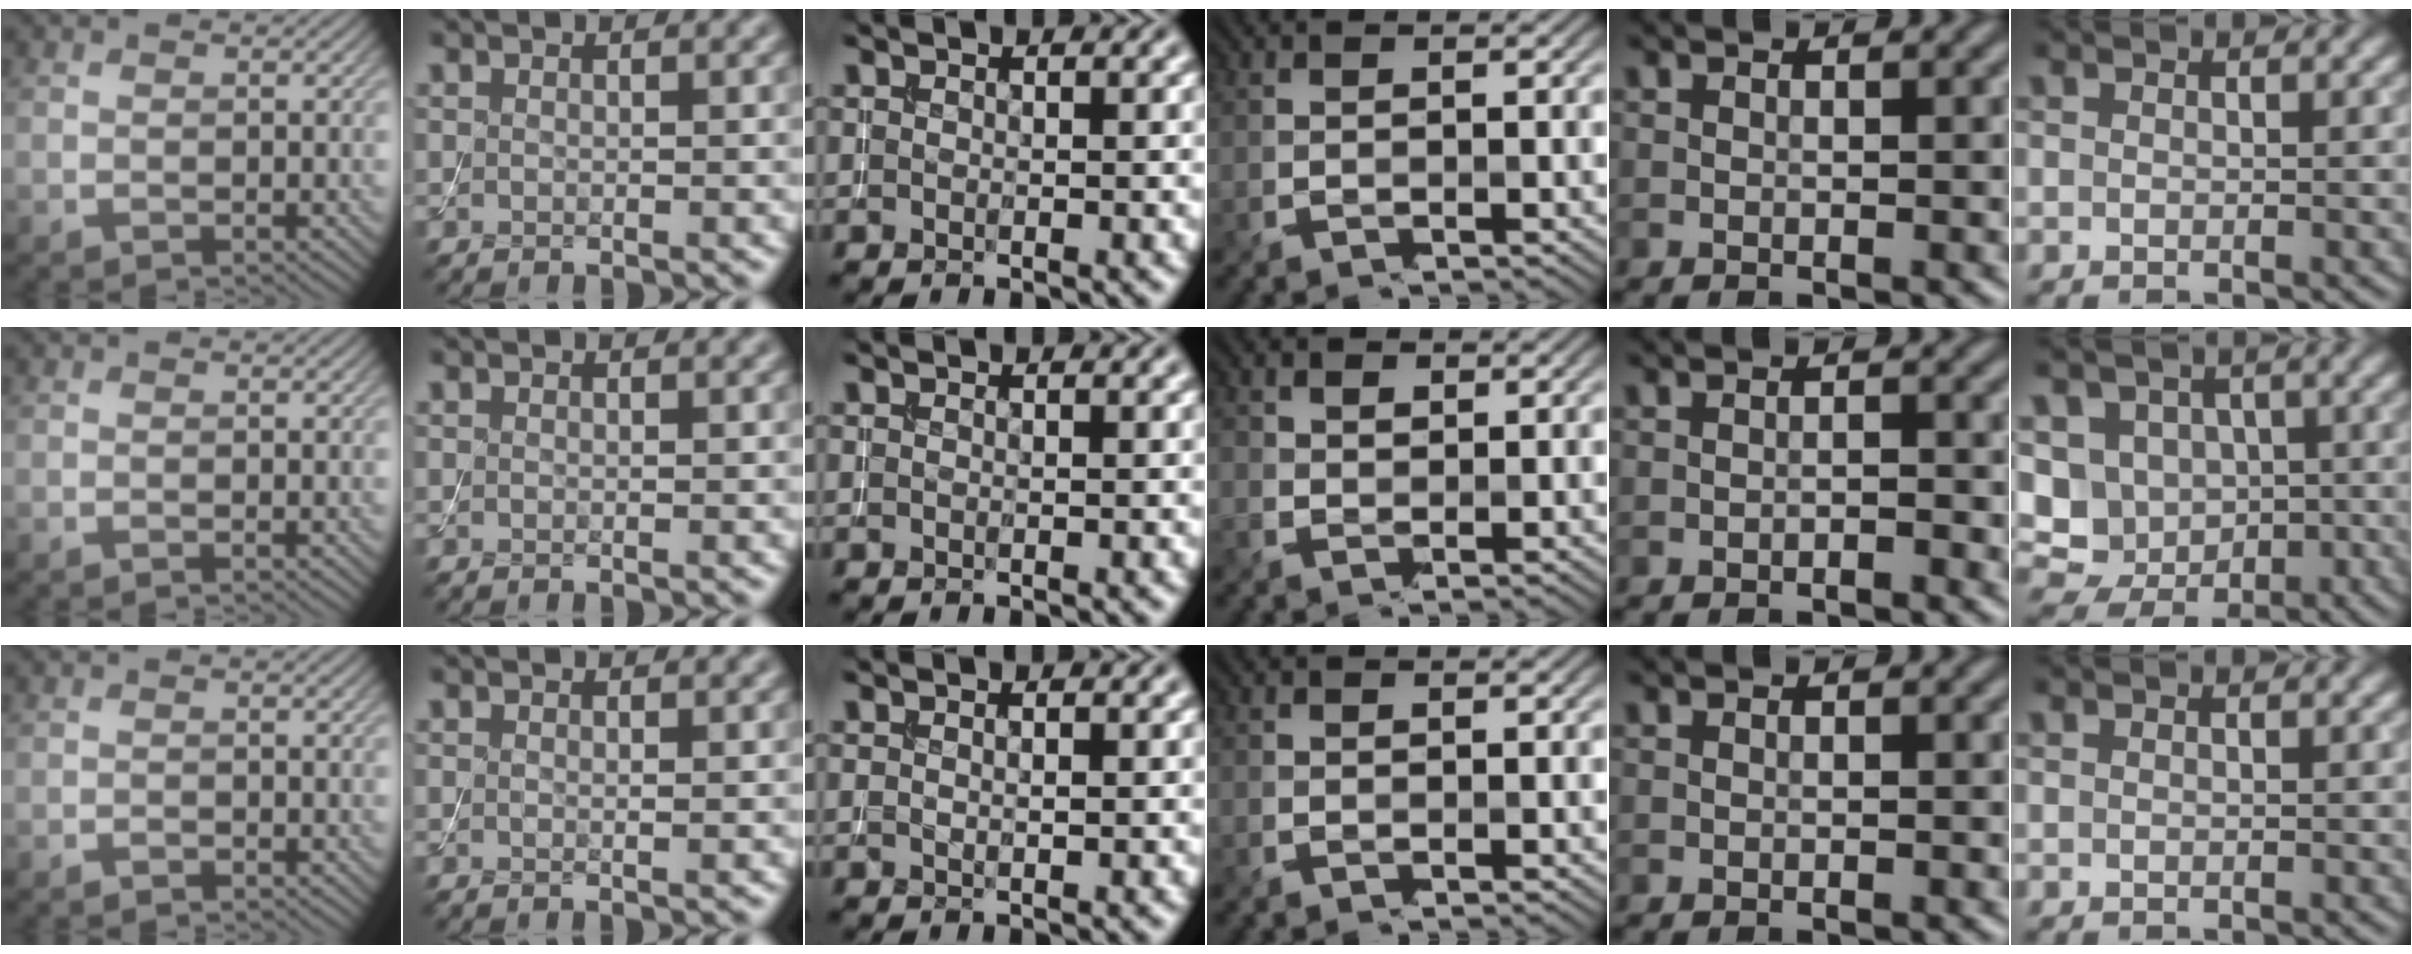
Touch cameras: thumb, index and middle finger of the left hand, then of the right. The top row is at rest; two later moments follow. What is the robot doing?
{"motion": "assemble", "object": "toy tower of hanoi"}